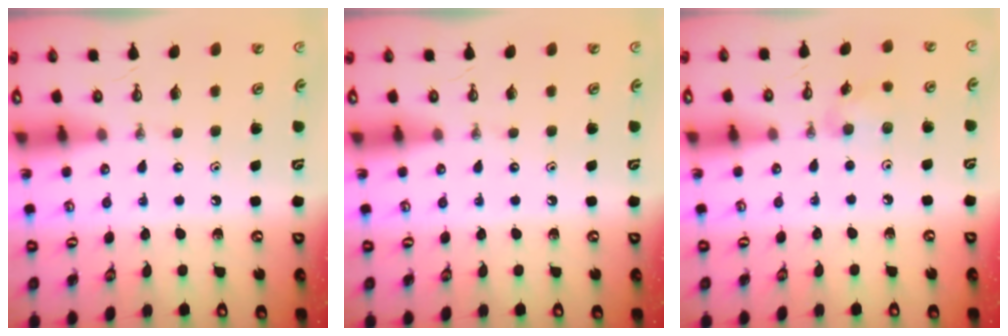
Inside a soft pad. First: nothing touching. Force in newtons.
{"total": 0.0}
{"total": 6.1, "press": 6.0, "slide": 1.0}